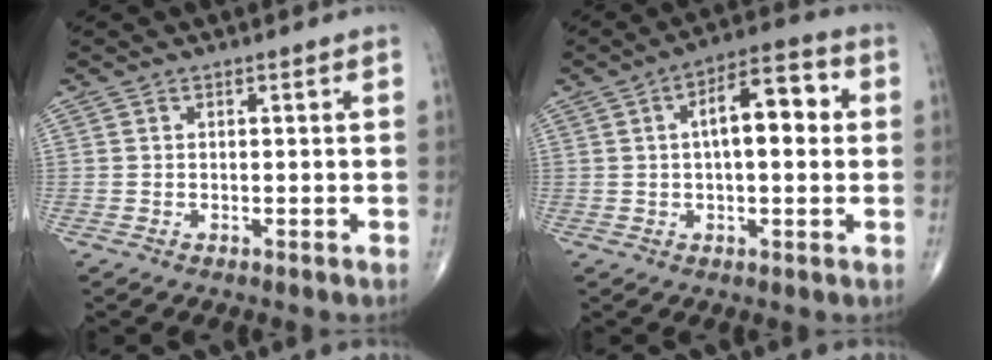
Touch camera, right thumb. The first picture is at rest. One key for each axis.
{"total": 11.3, "fx": 1.9, "fy": 4.7, "fz": 10.1, "tx": -0.140, "ty": 0.024, "tz": 0.022}